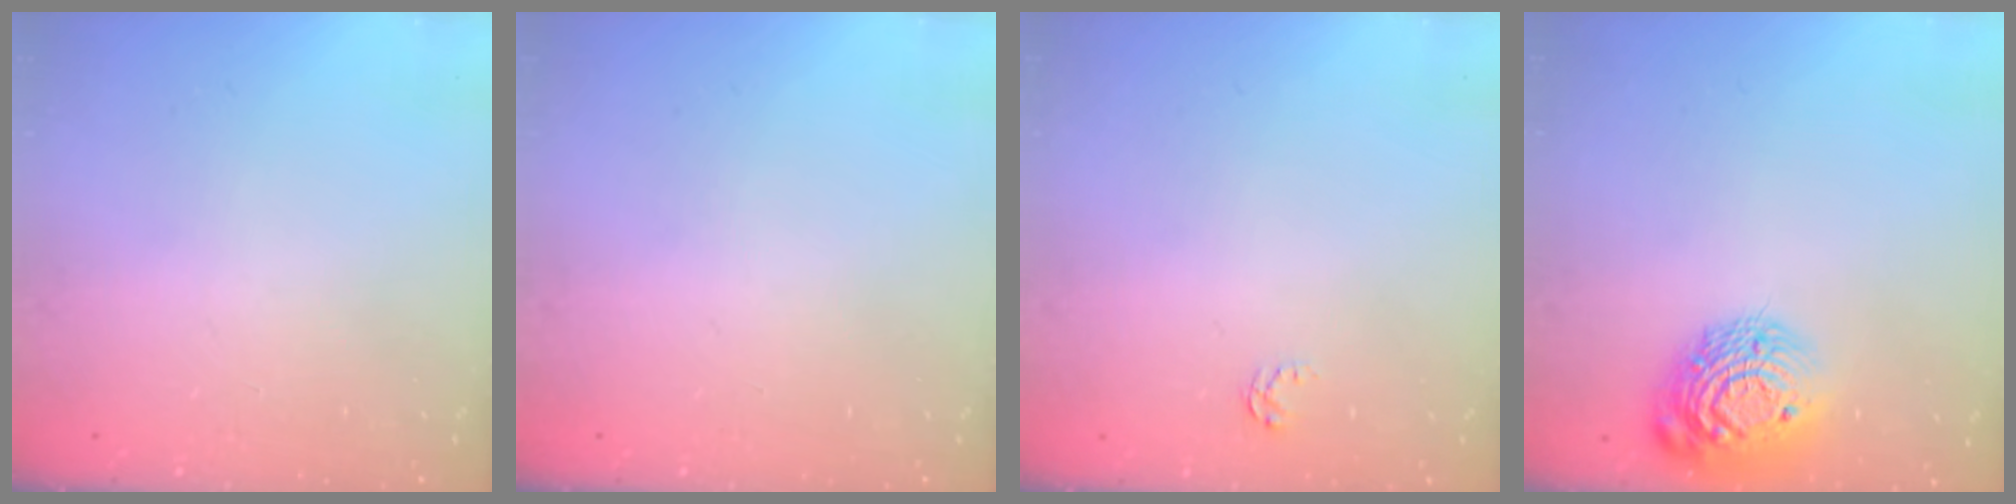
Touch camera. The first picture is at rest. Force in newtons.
{"total": 0.0}
{"total": 2.6, "press": 2.6, "slide": 0.3}
{"total": 15.6, "press": 15.5, "slide": 1.1}